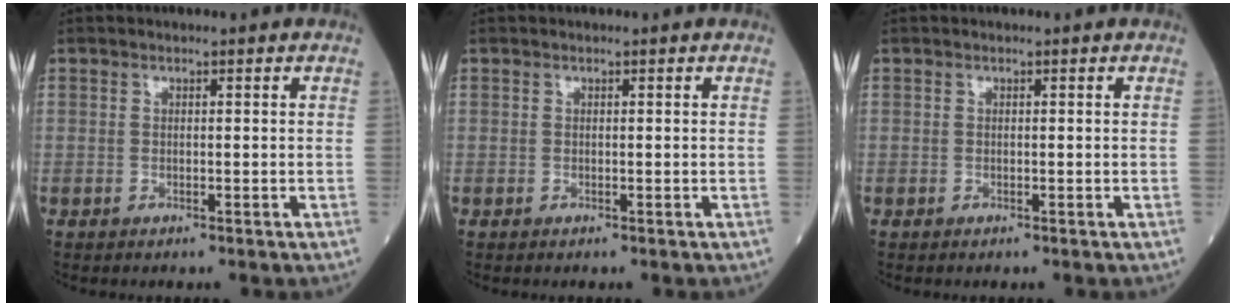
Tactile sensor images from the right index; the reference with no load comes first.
{"total": 0.0}
{"total": 0.0}